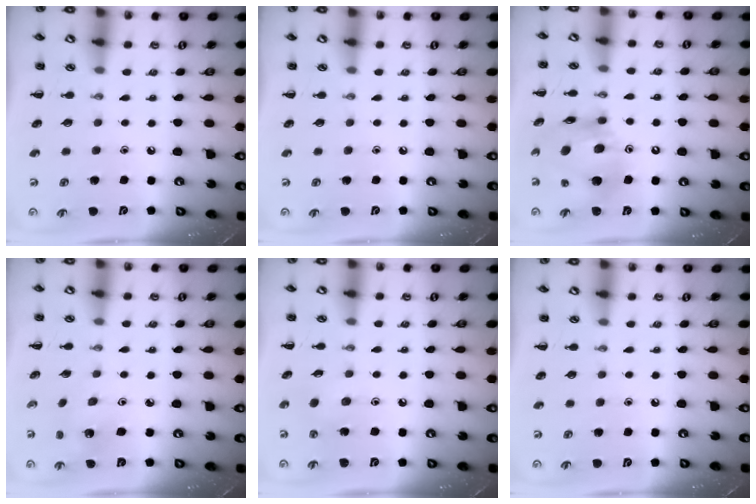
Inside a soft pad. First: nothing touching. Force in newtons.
{"total": 0.0}
{"total": 14.8, "press": 14.1, "slide": 4.3}
{"total": 2.3, "press": 2.2, "slide": 0.7}
{"total": 2.9, "press": 2.8, "slide": 1.0}
{"total": 0.0}